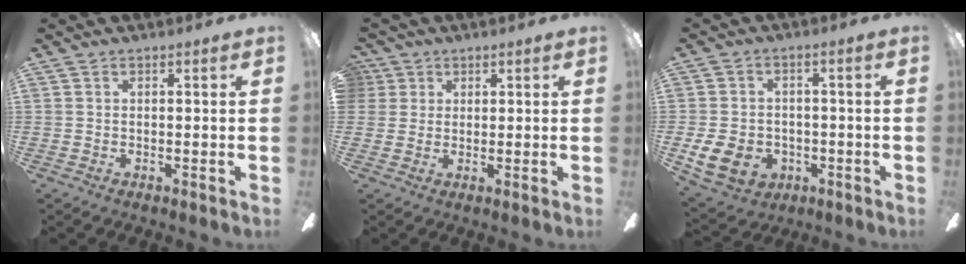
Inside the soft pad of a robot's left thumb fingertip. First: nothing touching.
{"total": 3.3, "force": [1.4, 2.9, 0.3], "torque": [-0.007, 0.007, 0.025]}
{"total": 9.4, "force": [-2.9, 7.4, 5.0], "torque": [-0.120, 0.014, -0.054]}